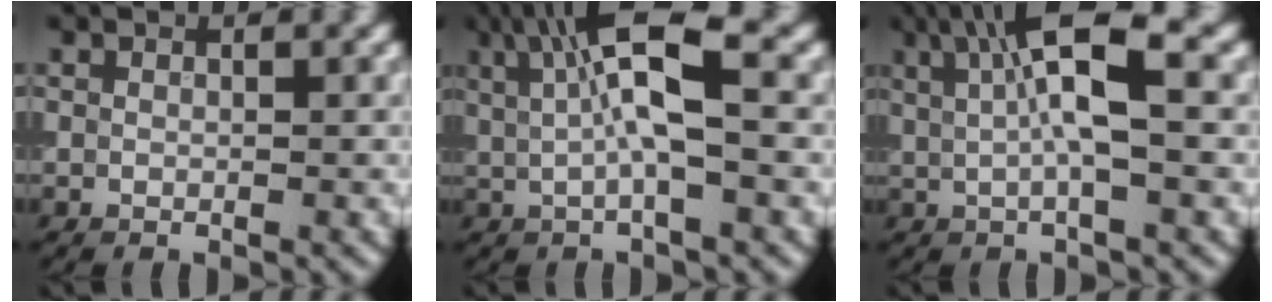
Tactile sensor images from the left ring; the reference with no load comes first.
{"total": 7.0, "force": [1.7, 1.7, 6.6], "torque": [-0.116, 0.009, 0.025]}
{"total": 6.7, "force": [1.8, 1.5, 6.2], "torque": [-0.104, 0.011, 0.026]}